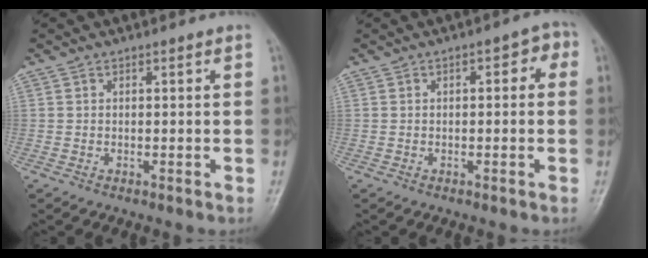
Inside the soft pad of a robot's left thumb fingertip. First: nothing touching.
{"total": 3.8, "force": [0.6, 1.9, 3.3], "torque": [-0.026, 0.011, -0.001]}